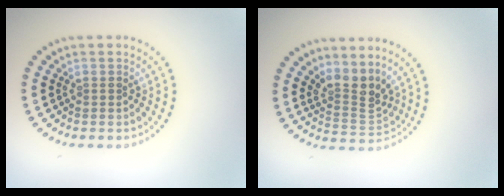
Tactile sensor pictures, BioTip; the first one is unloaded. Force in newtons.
{"total": 3.3, "press": 2.2, "slide": 2.4}